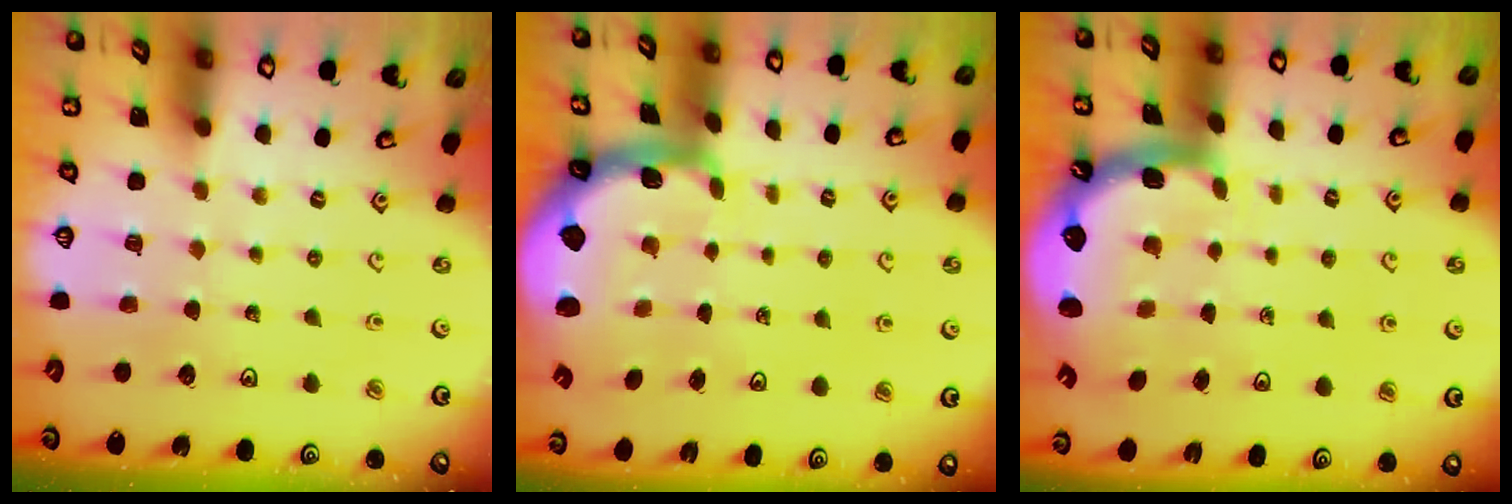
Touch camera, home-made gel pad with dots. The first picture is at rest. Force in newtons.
{"total": 1.9, "press": 1.9, "slide": 0.4}
{"total": 3.4, "press": 2.6, "slide": 2.3}